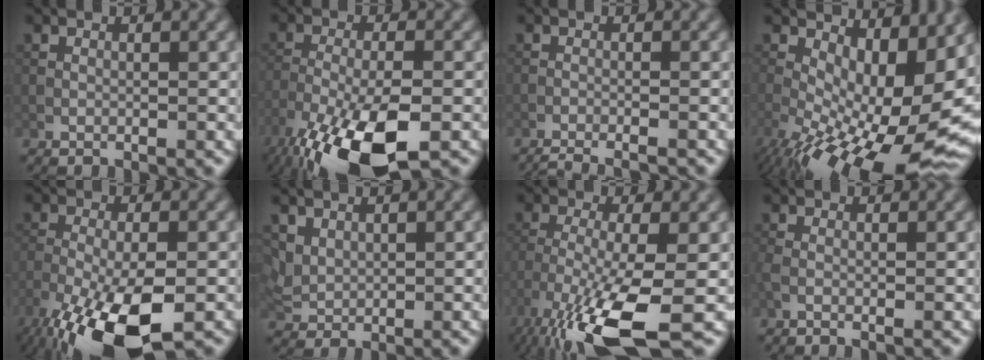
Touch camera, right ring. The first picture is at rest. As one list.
[{"total": 13.2, "force": [-8.5, 4.4, 9.0], "torque": [-0.196, -0.050, -0.141]}, {"total": 4.5, "force": [-4.2, 0.6, 1.4], "torque": [-0.023, -0.006, -0.060]}, {"total": 16.2, "force": [-2.2, 6.9, 14.5], "torque": [-0.223, -0.013, -0.029]}, {"total": 11.9, "force": [-7.1, 4.0, 8.7], "torque": [-0.188, -0.040, -0.122]}, {"total": 2.4, "force": [1.5, 1.7, 0.8], "torque": [-0.020, -0.001, 0.034]}, {"total": 11.8, "force": [-7.0, 2.4, 9.1], "torque": [-0.193, -0.022, -0.122]}, {"total": 0.9, "force": [-0.1, 0.1, 0.8], "torque": [-0.021, -0.004, -0.010]}]